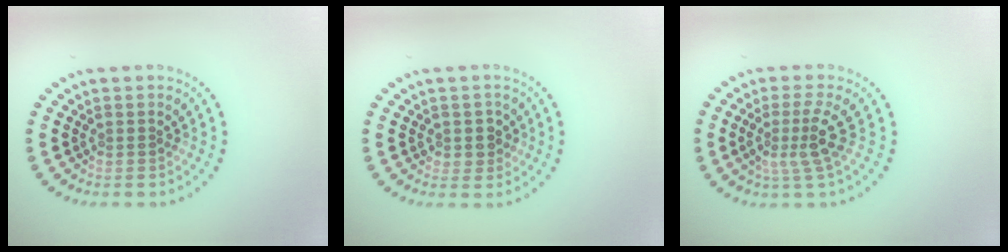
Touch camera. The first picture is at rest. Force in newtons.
{"total": 1.9, "press": 1.7, "slide": 0.9}
{"total": 3.1, "press": 2.2, "slide": 2.2}